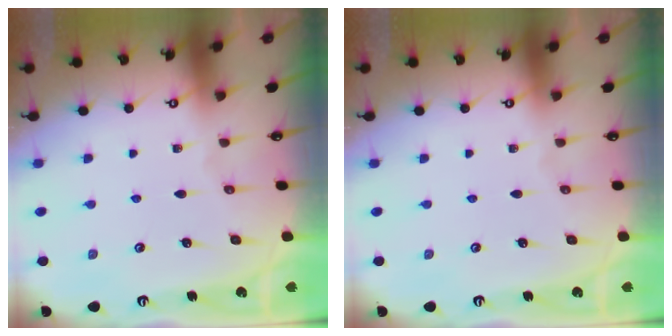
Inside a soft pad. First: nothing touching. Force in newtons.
{"total": 0.0}